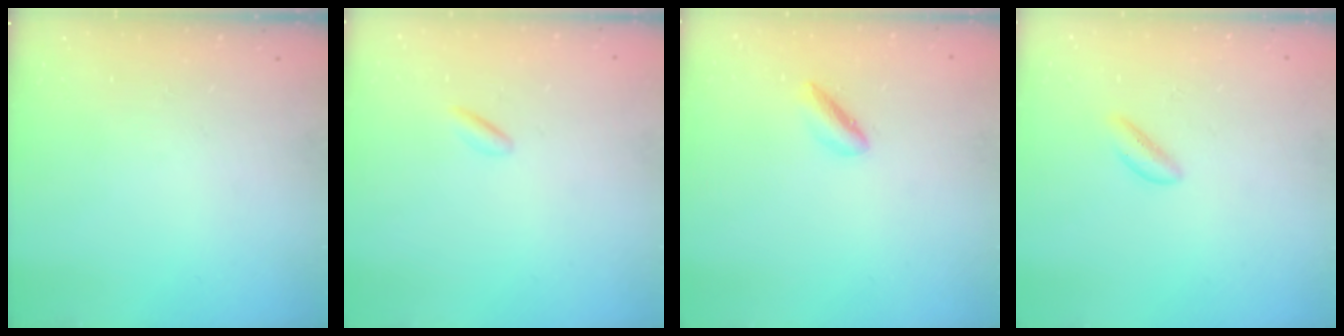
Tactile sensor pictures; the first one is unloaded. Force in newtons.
{"total": 0.7, "press": 0.5, "slide": 0.5}
{"total": 2.0, "press": 1.9, "slide": 0.5}
{"total": 1.7, "press": 1.6, "slide": 0.7}